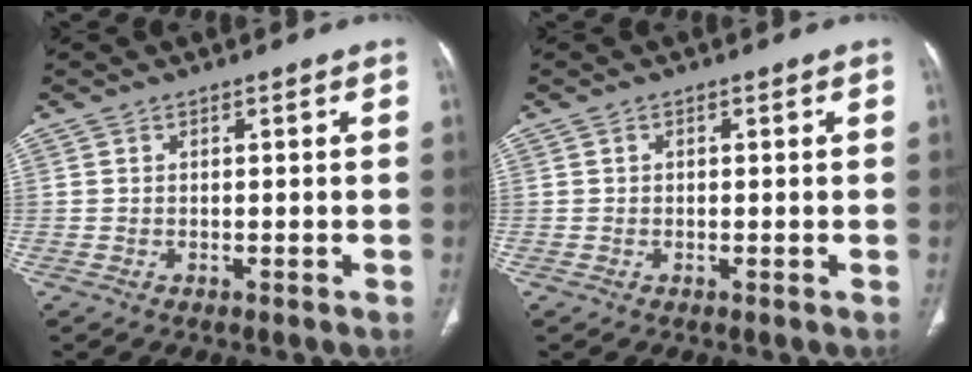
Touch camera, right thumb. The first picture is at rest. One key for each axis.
{"total": 0.0}